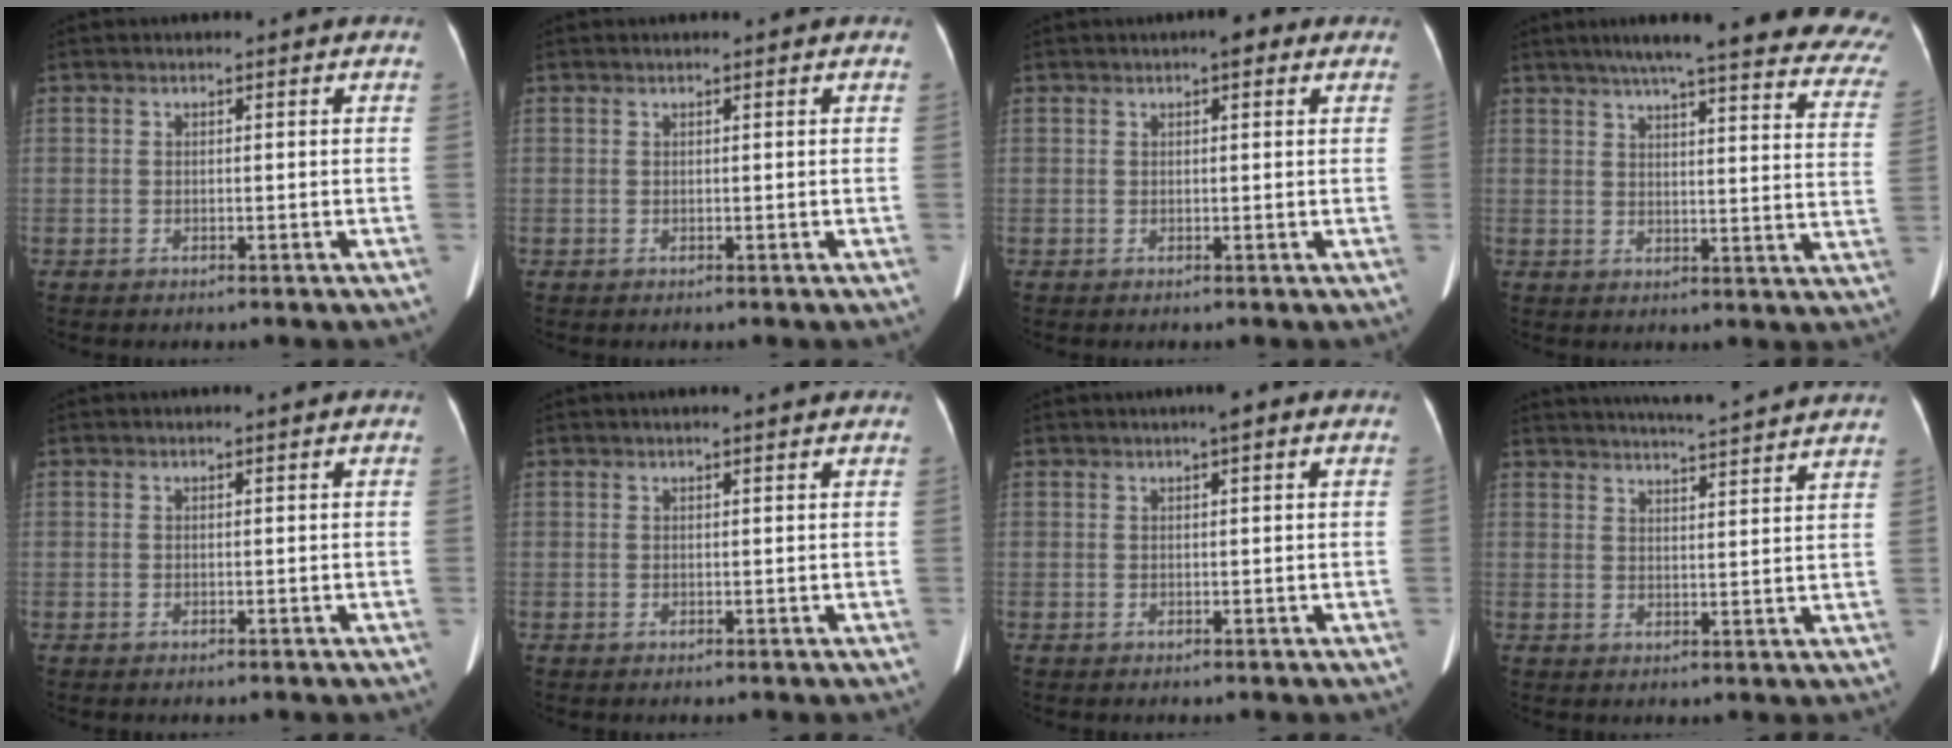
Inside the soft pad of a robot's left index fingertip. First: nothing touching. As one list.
[{"total": 0.9, "force": [0.8, 0.1, 0.4], "torque": [-0.007, 0.019, 0.011]}, {"total": 2.7, "force": [1.6, 0.9, 2.0], "torque": [-0.026, 0.007, 0.018]}, {"total": 27.1, "force": [22.2, 3.2, 15.1], "torque": [-0.166, -0.021, 0.253]}, {"total": 0.0}, {"total": 3.5, "force": [3.1, 0.0, 1.5], "torque": [-0.018, 0.021, 0.035]}, {"total": 2.2, "force": [1.2, 0.2, 1.8], "torque": [-0.031, 0.011, 0.015]}, {"total": 17.1, "force": [15.9, -0.3, 6.3], "torque": [-0.105, -0.008, 0.202]}]